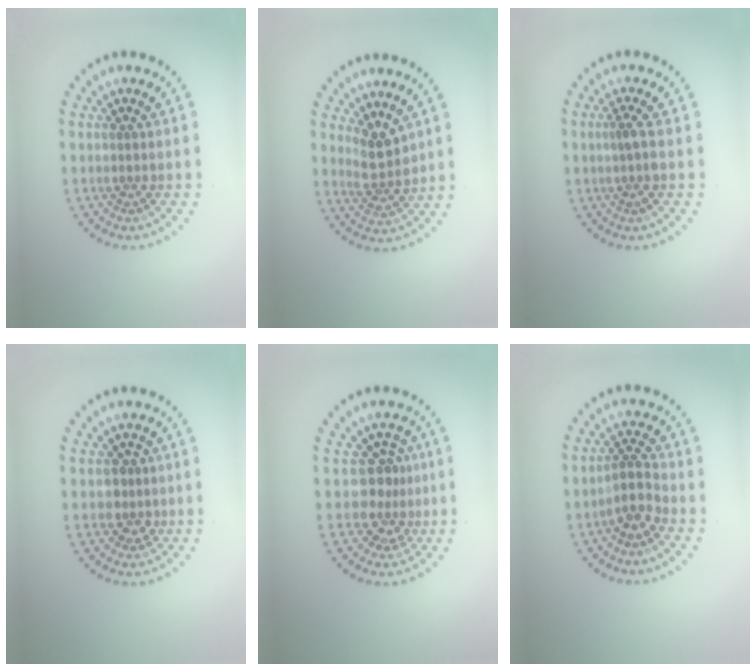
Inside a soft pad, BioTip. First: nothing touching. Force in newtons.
{"total": 2.7, "press": 2.4, "slide": 1.2}
{"total": 1.4, "press": 1.1, "slide": 0.9}
{"total": 1.8, "press": 1.4, "slide": 1.1}
{"total": 3.1, "press": 2.2, "slide": 2.1}
{"total": 2.4, "press": 1.8, "slide": 1.7}